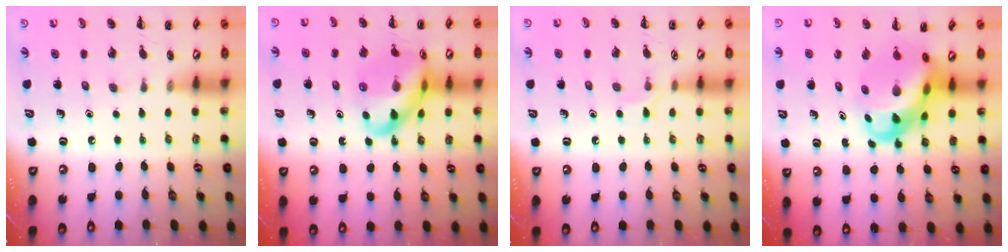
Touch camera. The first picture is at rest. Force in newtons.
{"total": 15.8, "press": 15.7, "slide": 2.0}
{"total": 4.9, "press": 4.6, "slide": 1.8}
{"total": 8.4, "press": 8.1, "slide": 2.3}